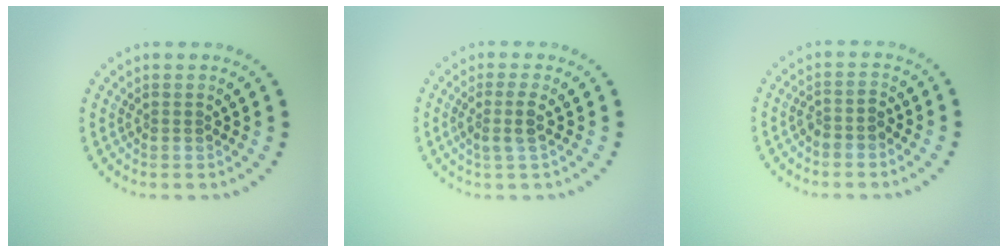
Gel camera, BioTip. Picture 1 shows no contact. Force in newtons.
{"total": 1.9, "press": 1.6, "slide": 1.1}
{"total": 1.5, "press": 1.3, "slide": 0.8}